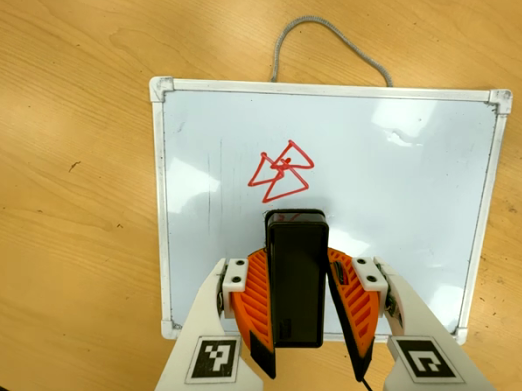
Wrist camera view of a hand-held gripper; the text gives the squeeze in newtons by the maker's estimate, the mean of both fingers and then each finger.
{"total": 5.2, "left": 4.3, "right": 6.1}